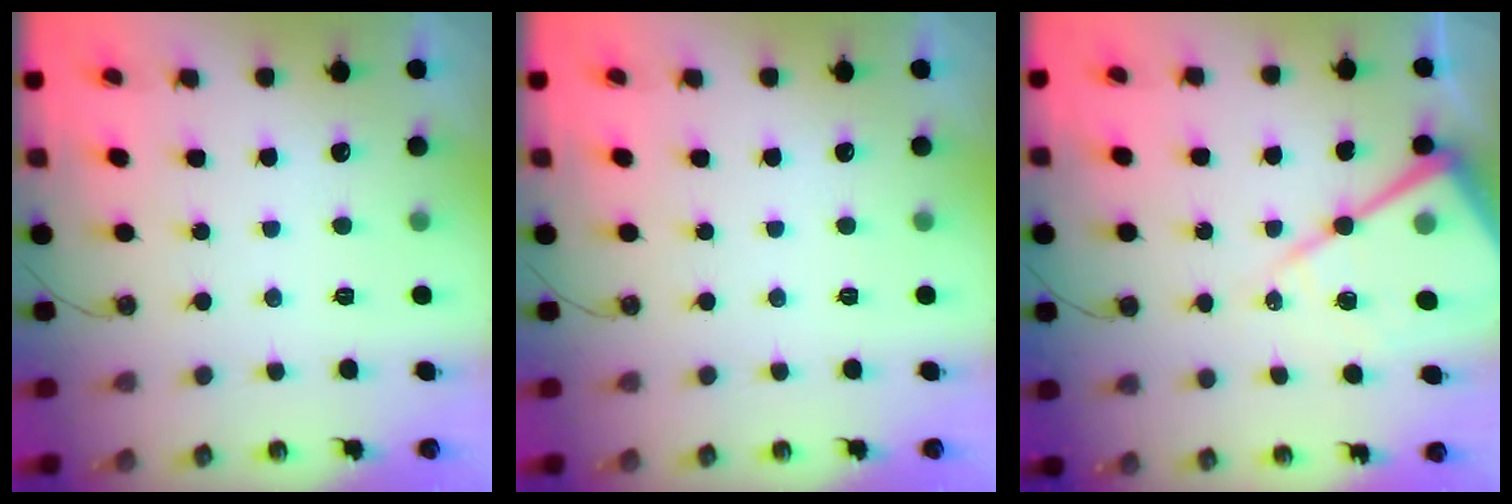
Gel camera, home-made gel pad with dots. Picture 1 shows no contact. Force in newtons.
{"total": 0.0}
{"total": 17.8, "press": 17.8, "slide": 1.6}